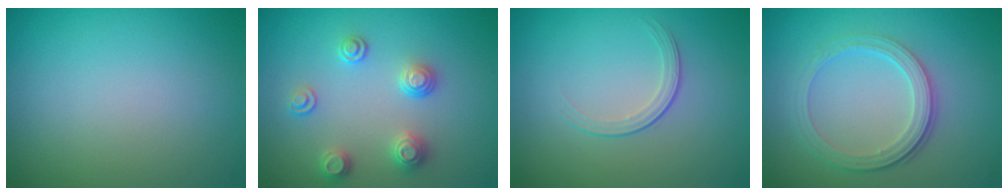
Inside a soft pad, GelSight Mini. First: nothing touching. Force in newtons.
{"total": 2.6, "press": 2.6, "slide": 0.6}
{"total": 1.7, "press": 0.9, "slide": 1.4}
{"total": 4.2, "press": 2.9, "slide": 3.0}